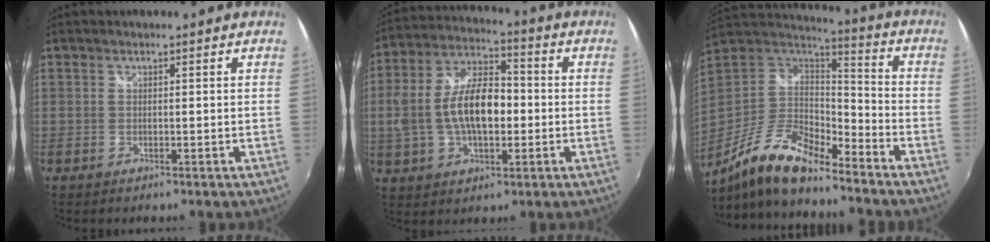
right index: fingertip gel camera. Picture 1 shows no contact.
{"total": 14.2, "force": [-1.4, 7.0, 12.2], "torque": [-0.238, 0.011, -0.024]}
{"total": 17.4, "force": [-12.5, 4.9, 11.0], "torque": [-0.225, -0.022, -0.237]}